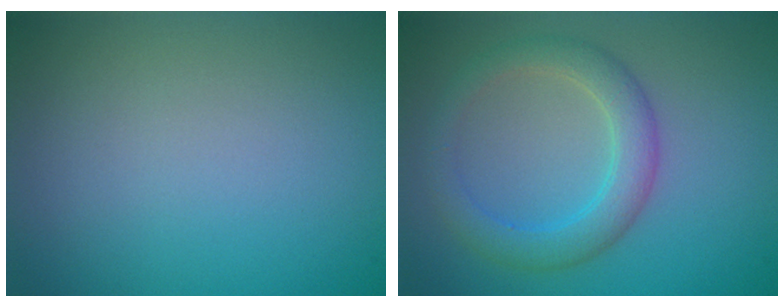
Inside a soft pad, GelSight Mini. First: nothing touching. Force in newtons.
{"total": 3.6, "press": 3.6, "slide": 0.2}